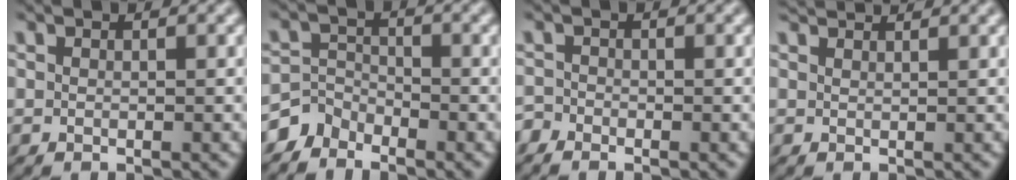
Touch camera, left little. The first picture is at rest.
{"total": 2.7, "force": [-2.4, 1.3, 0.0], "torque": [0.003, 0.010, -0.057]}
{"total": 1.3, "force": [-1.1, 0.7, 0.2], "torque": [-0.006, 0.005, -0.023]}
{"total": 2.0, "force": [2.0, 0.2, 0.4], "torque": [-0.013, 0.012, 0.033]}